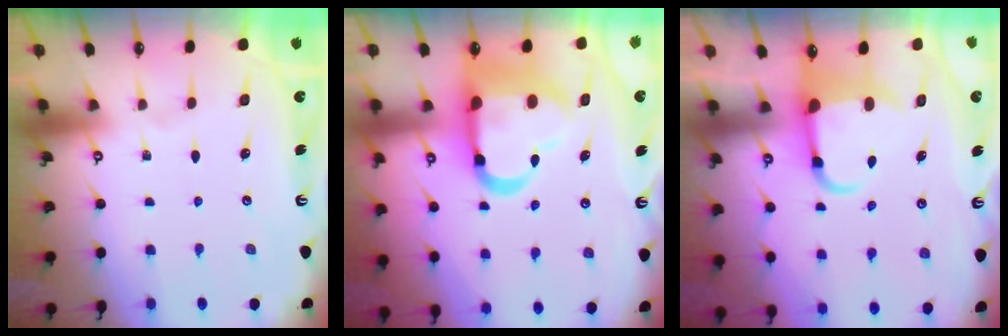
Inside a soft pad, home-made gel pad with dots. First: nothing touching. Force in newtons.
{"total": 17.8, "press": 17.7, "slide": 2.0}
{"total": 5.2, "press": 5.0, "slide": 1.2}